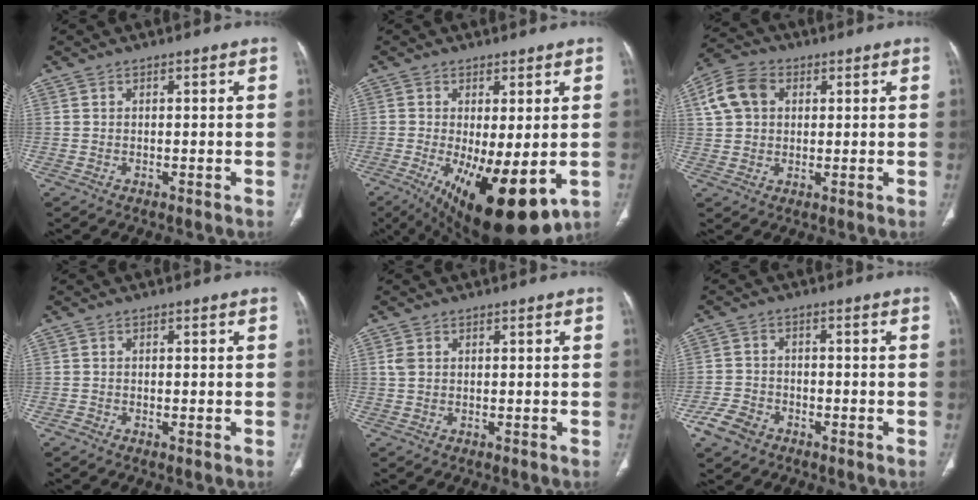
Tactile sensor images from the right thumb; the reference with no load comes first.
{"total": 16.5, "force": [-4.8, 6.0, 14.6], "torque": [-0.222, -0.028, -0.053]}
{"total": 8.6, "force": [2.5, 6.5, 5.1], "torque": [-0.093, 0.013, 0.043]}
{"total": 0.9, "force": [-0.4, 0.4, 0.6], "torque": [-0.011, -0.002, -0.009]}
{"total": 1.6, "force": [0.4, 1.1, 1.1], "torque": [-0.029, 0.003, 0.011]}
{"total": 5.7, "force": [-3.3, 3.9, 2.5], "torque": [-0.048, 0.018, -0.059]}